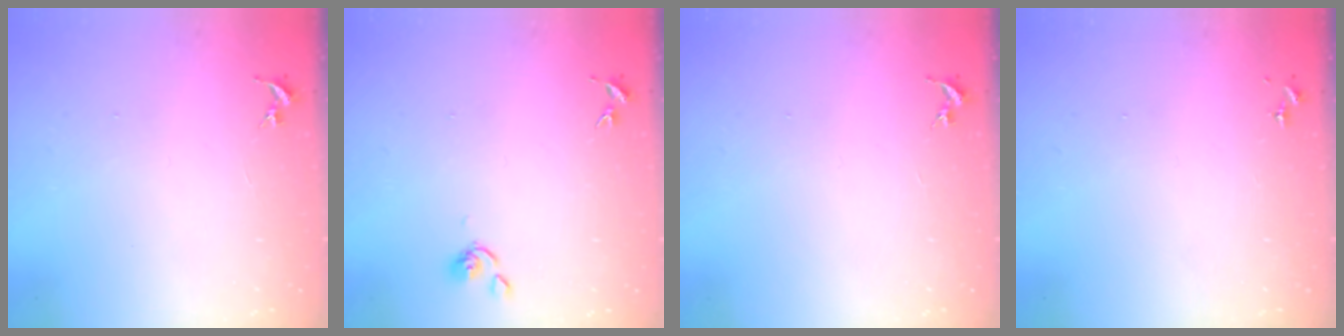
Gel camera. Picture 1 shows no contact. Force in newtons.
{"total": 3.9, "press": 3.8, "slide": 0.8}
{"total": 0.0}
{"total": 0.0}